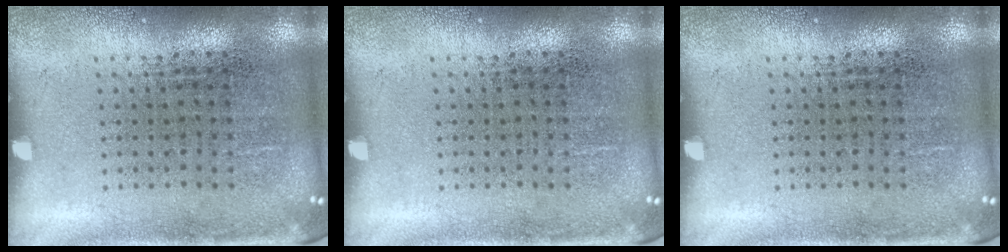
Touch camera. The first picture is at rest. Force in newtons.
{"total": 0.0}
{"total": 0.0}